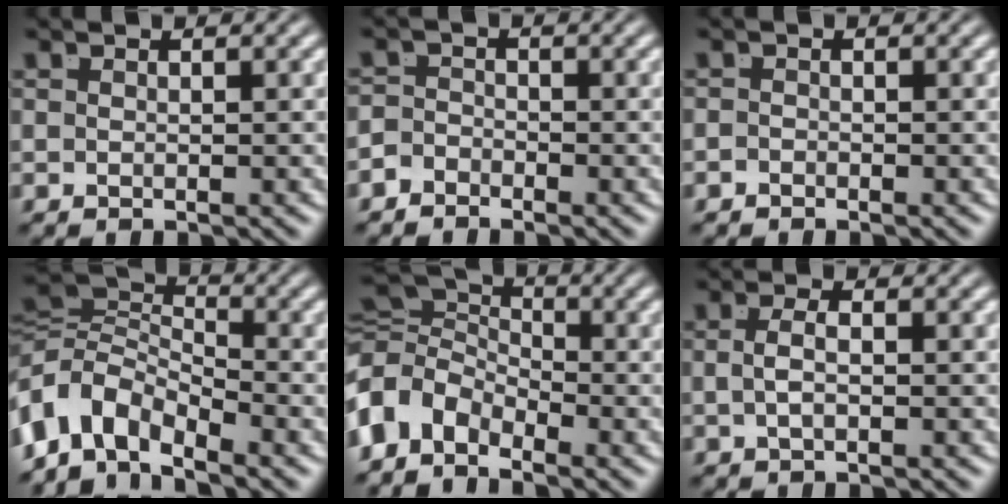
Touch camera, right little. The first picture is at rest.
{"total": 2.0, "force": [-1.9, 0.7, 0.0], "torque": [0.004, -0.016, -0.031]}
{"total": 1.0, "force": [-0.8, -0.4, -0.3], "torque": [0.007, -0.012, -0.010]}
{"total": 9.5, "force": [-1.9, 7.4, 5.7], "torque": [-0.128, -0.035, -0.031]}
{"total": 9.7, "force": [0.3, 7.9, 5.6], "torque": [-0.118, -0.020, -0.002]}
{"total": 1.5, "force": [-0.4, -0.1, 1.4], "torque": [-0.031, -0.009, 0.000]}